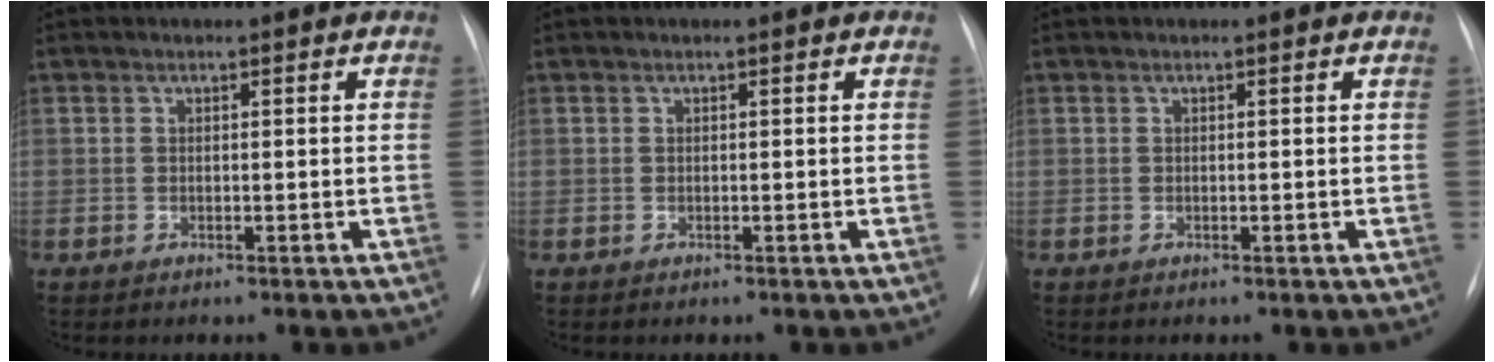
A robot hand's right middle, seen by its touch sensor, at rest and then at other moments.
{"total": 0.0}
{"total": 0.0}